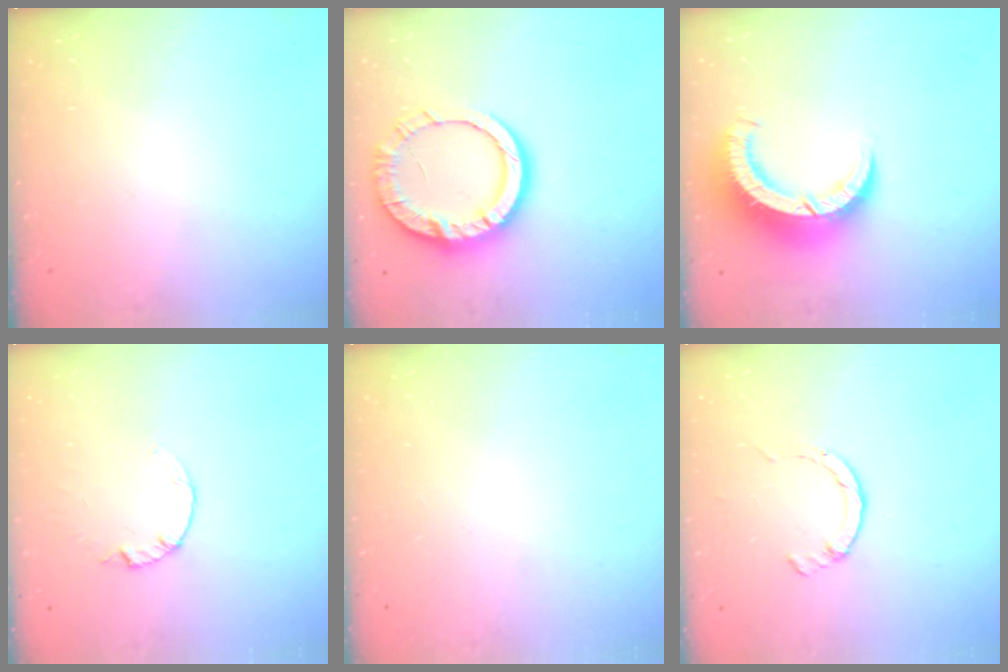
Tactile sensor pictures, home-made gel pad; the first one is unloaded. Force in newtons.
{"total": 14.3, "press": 14.2, "slide": 1.7}
{"total": 10.3, "press": 10.2, "slide": 1.2}
{"total": 0.9, "press": 0.8, "slide": 0.2}
{"total": 0.0}
{"total": 2.6, "press": 2.6, "slide": 0.4}